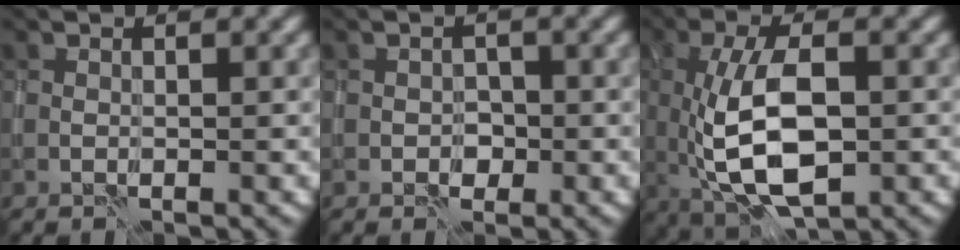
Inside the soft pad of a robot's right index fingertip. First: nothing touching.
{"total": 1.3, "force": [-0.4, 1.1, 0.6], "torque": [-0.009, -0.004, -0.006]}
{"total": 8.5, "force": [-0.8, 3.7, 7.6], "torque": [-0.152, -0.005, -0.010]}